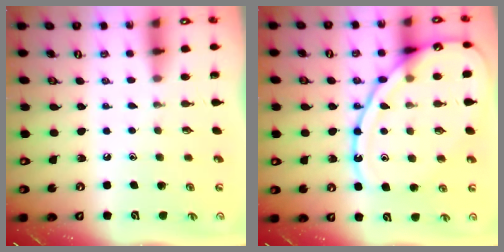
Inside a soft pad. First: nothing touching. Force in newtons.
{"total": 16.0, "press": 15.9, "slide": 1.6}